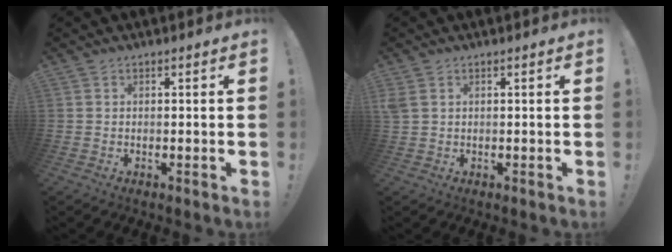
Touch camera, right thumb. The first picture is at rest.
{"total": 2.0, "force": [0.8, 0.7, 1.7], "torque": [-0.034, 0.001, 0.016]}